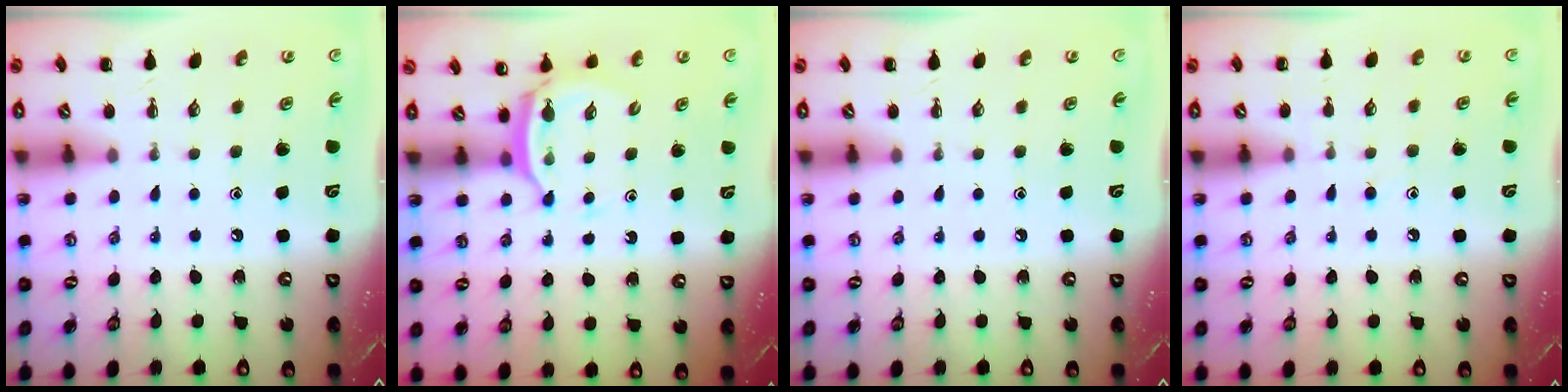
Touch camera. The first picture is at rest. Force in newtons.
{"total": 3.9, "press": 3.9, "slide": 0.6}
{"total": 0.0}
{"total": 6.3, "press": 6.0, "slide": 1.9}